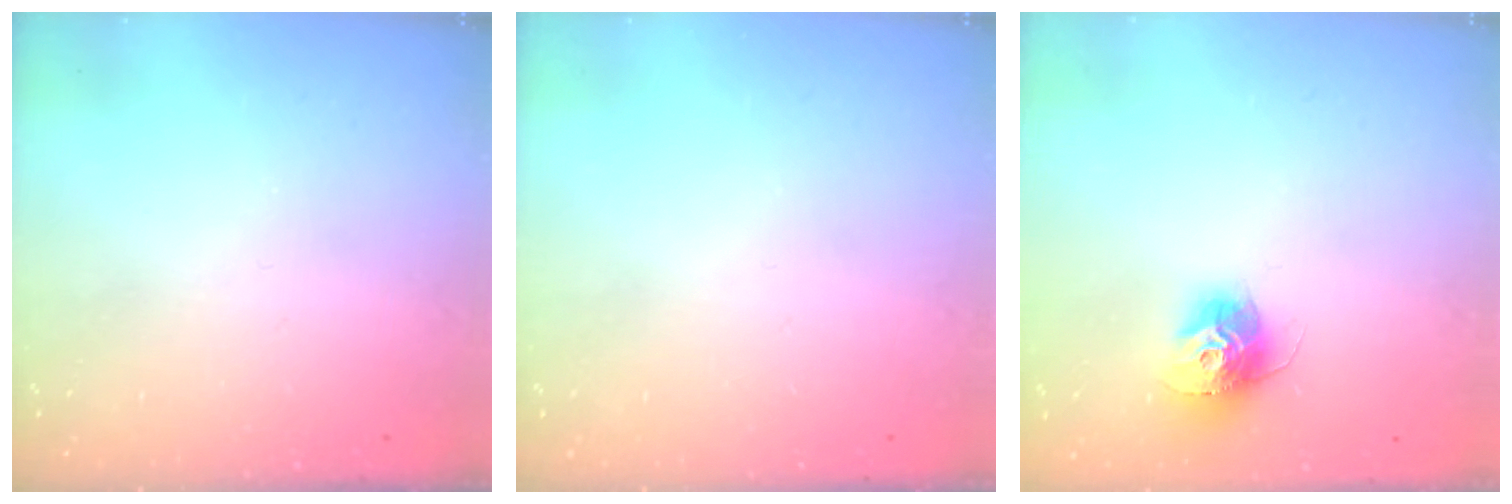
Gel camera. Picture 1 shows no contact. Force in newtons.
{"total": 0.0}
{"total": 12.6, "press": 12.6, "slide": 1.1}